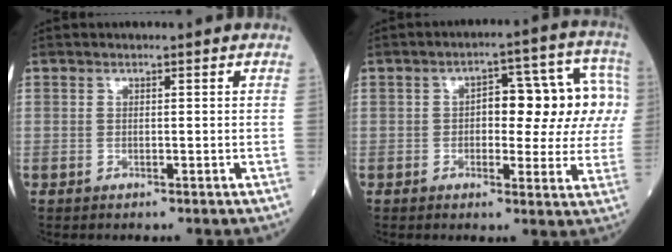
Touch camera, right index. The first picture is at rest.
{"total": 12.3, "force": [1.2, 5.1, 11.1], "torque": [-0.129, 0.045, 0.015]}